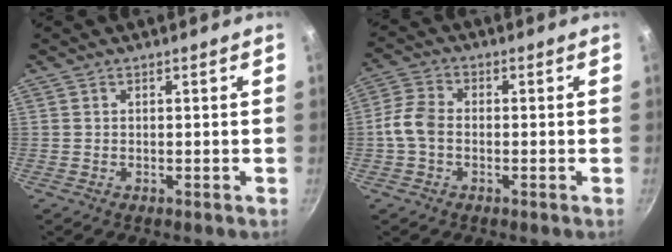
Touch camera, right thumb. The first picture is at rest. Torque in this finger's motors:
{"motor_torque": [0.41, 1.30, 0.64, -0.50, 0.08]}